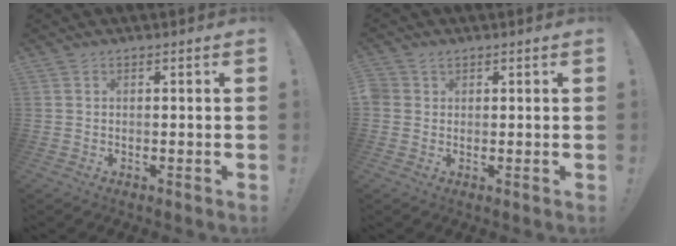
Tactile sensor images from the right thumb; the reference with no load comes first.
{"total": 2.1, "force": [1.2, 1.6, 0.7], "torque": [-0.018, 0.001, 0.025]}